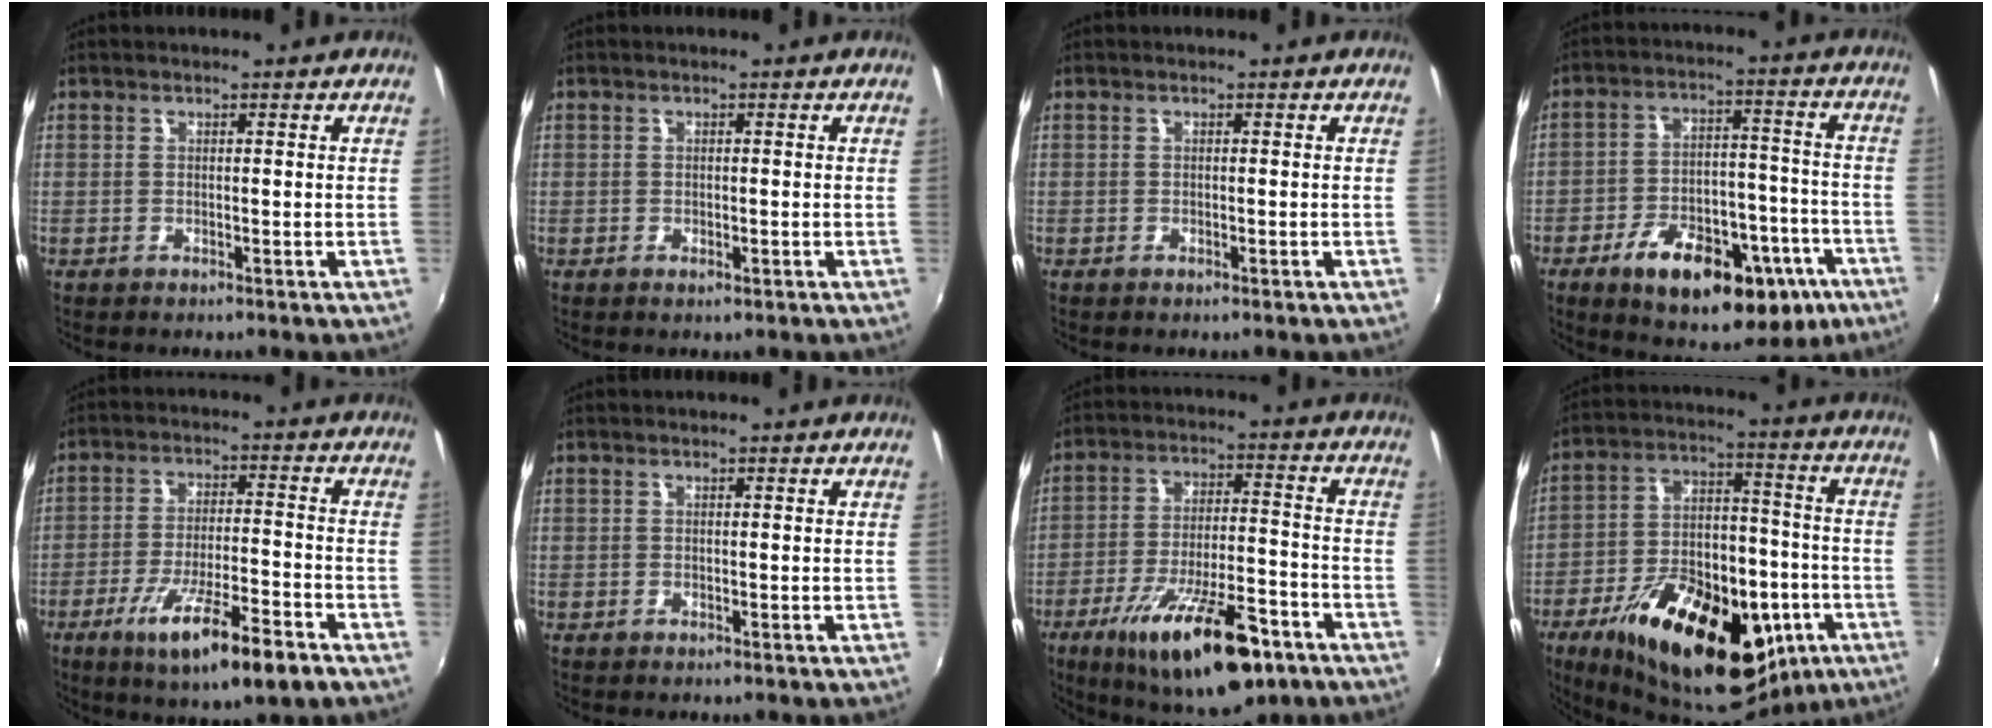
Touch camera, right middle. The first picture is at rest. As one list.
[{"total": 1.4, "force": [-0.6, 0.9, 0.9], "torque": [-0.013, -0.002, -0.010]}, {"total": 0.9, "force": [-0.5, 0.4, 0.6], "torque": [-0.009, -0.001, -0.008]}, {"total": 23.3, "force": [-12.8, 11.2, 15.8], "torque": [-0.257, 0.006, -0.164]}, {"total": 14.3, "force": [-8.2, 2.3, 11.5], "torque": [-0.214, -0.034, -0.134]}, {"total": 0.0}, {"total": 21.2, "force": [-12.6, 6.7, 15.6], "torque": [-0.268, -0.028, -0.186]}, {"total": 30.6, "force": [-14.8, 15.8, 21.7], "torque": [-0.391, -0.008, -0.202]}]